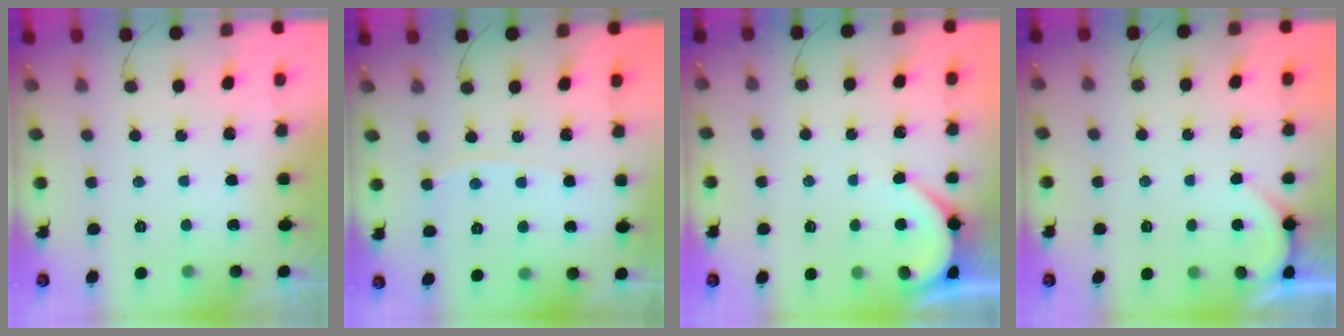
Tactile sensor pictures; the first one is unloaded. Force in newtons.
{"total": 3.3, "press": 3.3, "slide": 0.5}
{"total": 2.1, "press": 2.1, "slide": 0.3}
{"total": 0.8, "press": 0.8, "slide": 0.1}